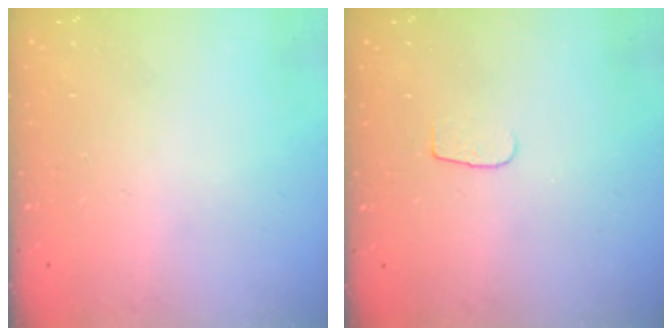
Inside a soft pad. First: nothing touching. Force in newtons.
{"total": 4.2, "press": 4.2, "slide": 0.4}